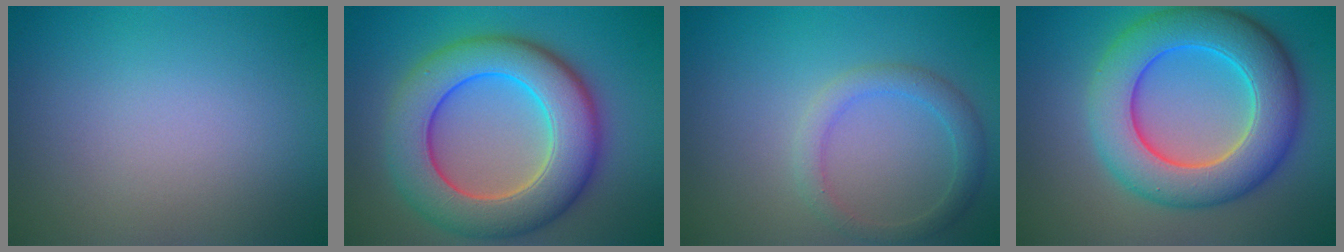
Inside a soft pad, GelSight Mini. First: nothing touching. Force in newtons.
{"total": 10.7, "press": 10.7, "slide": 0.6}
{"total": 2.5, "press": 2.5, "slide": 0.2}
{"total": 9.8, "press": 9.8, "slide": 0.6}